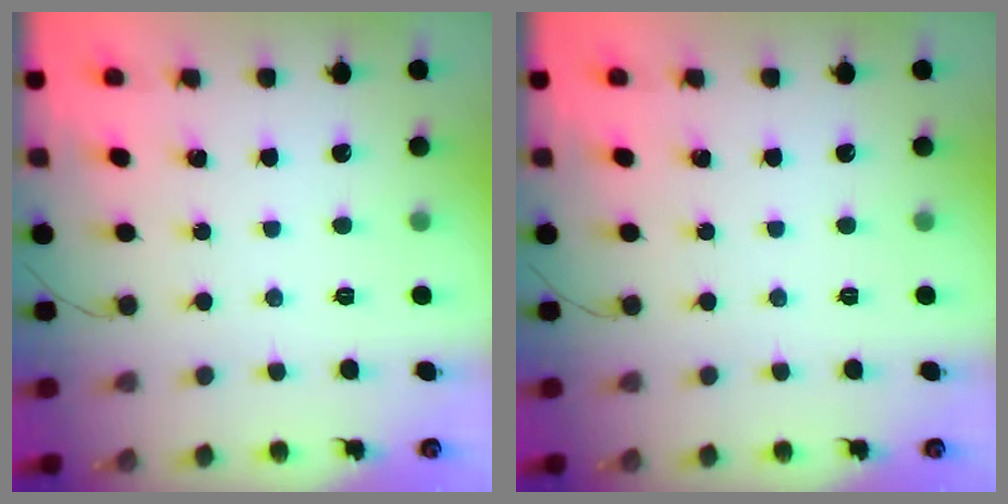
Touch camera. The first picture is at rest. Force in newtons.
{"total": 0.0}